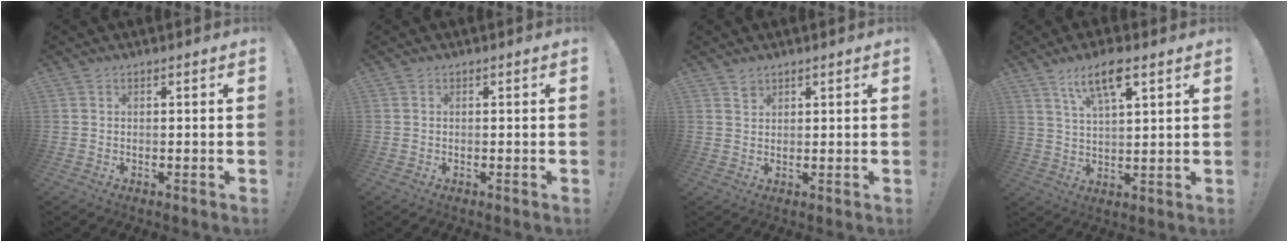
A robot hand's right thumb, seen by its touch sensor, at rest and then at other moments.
{"total": 0.0}
{"total": 1.9, "force": [1.6, 0.9, 0.3], "torque": [0.009, -0.012, 0.029]}
{"total": 9.7, "force": [5.8, 3.0, 7.2], "torque": [-0.122, -0.018, 0.102]}